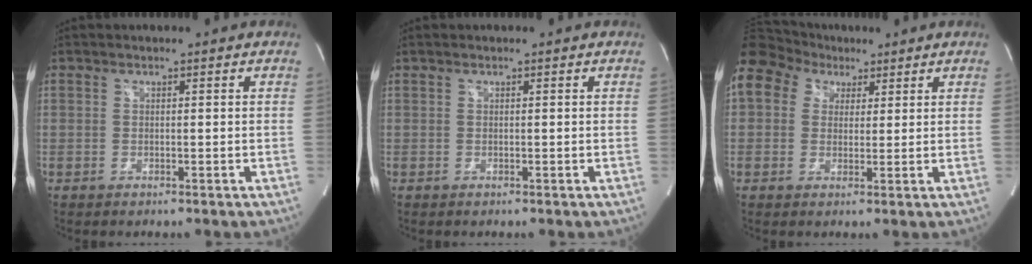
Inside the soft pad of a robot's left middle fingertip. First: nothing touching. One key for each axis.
{"total": 0.0}
{"total": 20.1, "fx": 9.9, "fy": 15.2, "fz": 8.6, "tx": -0.278, "ty": 0.112, "tz": 0.193}